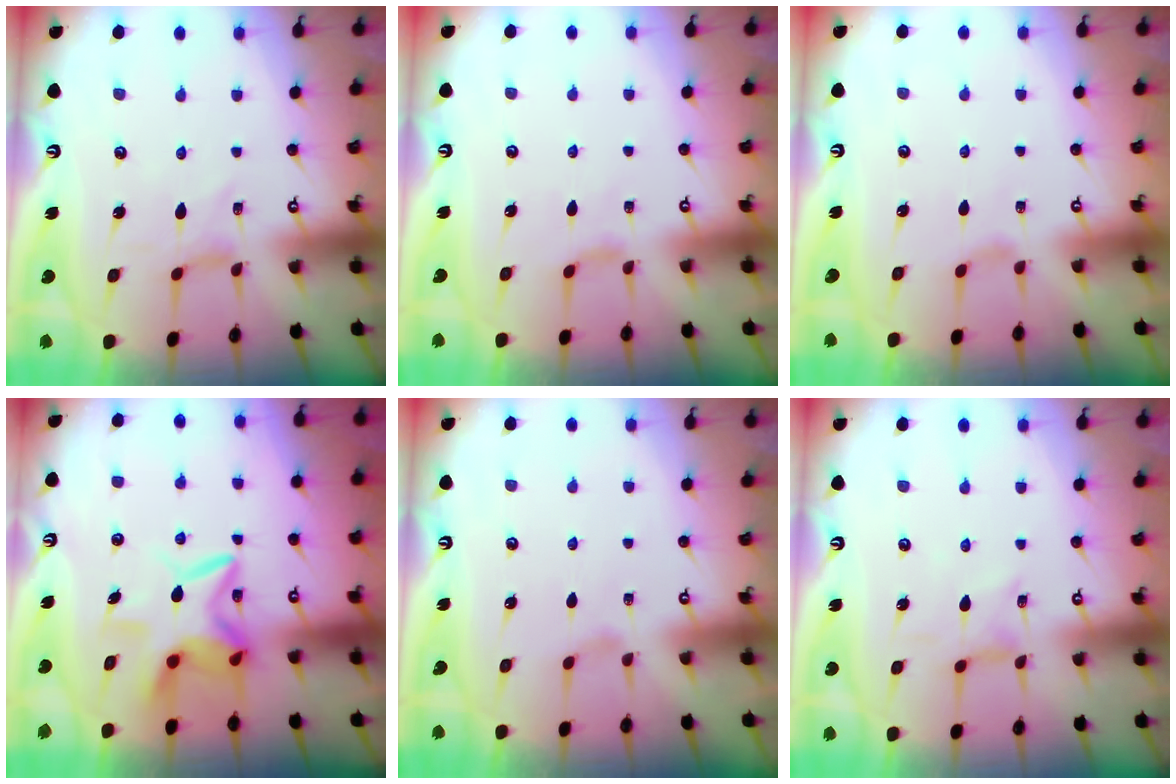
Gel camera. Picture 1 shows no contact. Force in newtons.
{"total": 2.6, "press": 2.6, "slide": 0.5}
{"total": 1.1, "press": 1.1, "slide": 0.4}
{"total": 10.3, "press": 10.2, "slide": 1.7}
{"total": 1.6, "press": 1.5, "slide": 0.5}
{"total": 1.1, "press": 1.0, "slide": 0.3}